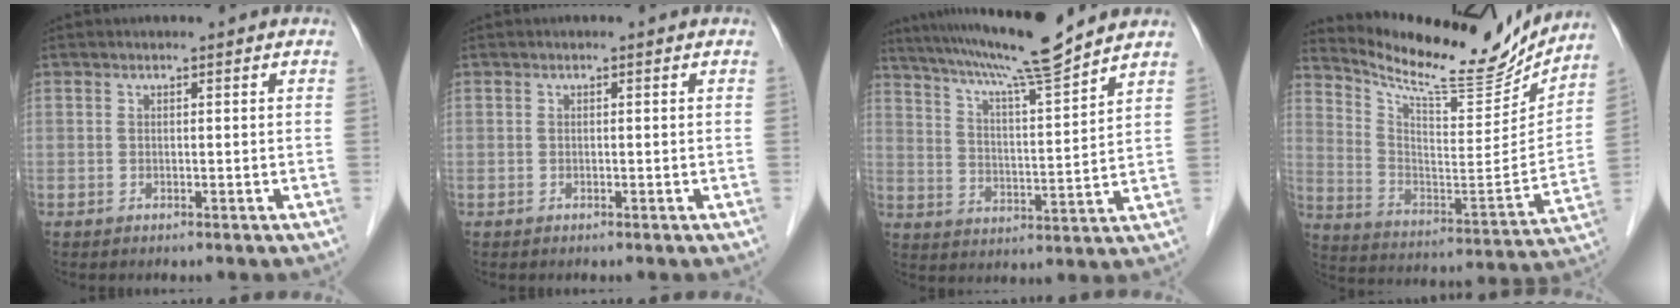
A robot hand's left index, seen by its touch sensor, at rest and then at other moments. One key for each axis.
{"total": 0.0}
{"total": 13.6, "fx": 11.9, "fy": -1.2, "fz": 6.5, "tx": -0.121, "ty": 0.002, "tz": 0.194}
{"total": 19.0, "fx": 17.8, "fy": 3.2, "fz": 6.0, "tx": -0.117, "ty": -0.047, "tz": 0.273}